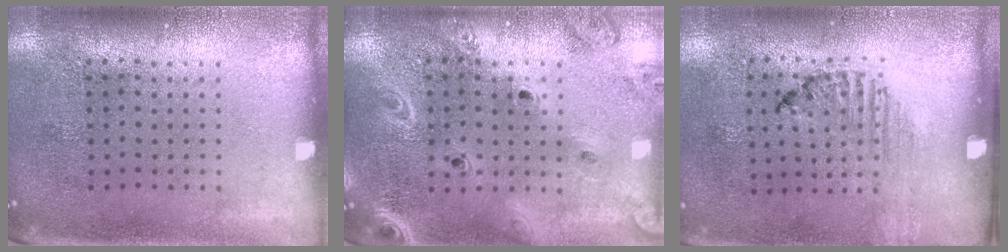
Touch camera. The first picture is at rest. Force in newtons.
{"total": 2.3, "press": 2.1, "slide": 0.9}
{"total": 1.5, "press": 1.2, "slide": 0.8}